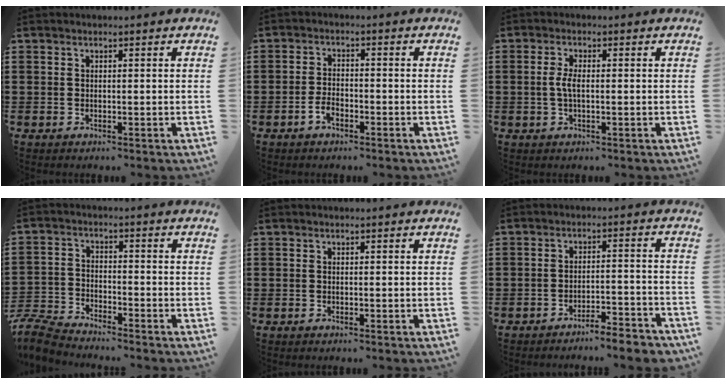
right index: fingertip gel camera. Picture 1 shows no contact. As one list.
[{"total": 2.5, "force": [-1.4, 1.2, 1.7], "torque": [-0.039, 0.001, -0.030]}, {"total": 2.9, "force": [-0.2, 0.9, 2.8], "torque": [-0.065, -0.005, -0.010]}, {"total": 5.2, "force": [-5.1, 0.6, 0.8], "torque": [-0.040, -0.004, -0.108]}, {"total": 0.0}, {"total": 4.3, "force": [-4.2, -0.1, 1.1], "torque": [-0.019, -0.004, -0.086]}]